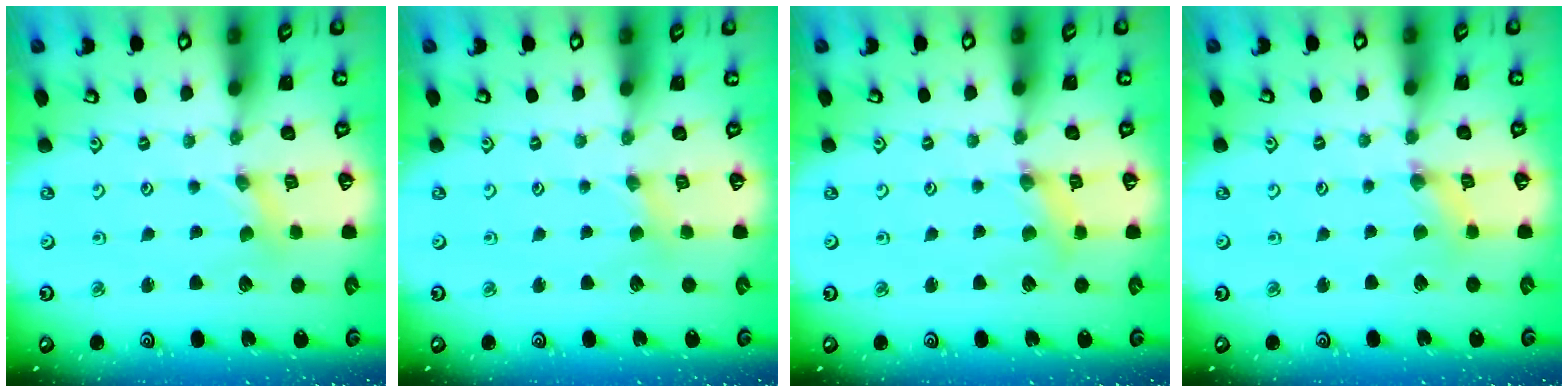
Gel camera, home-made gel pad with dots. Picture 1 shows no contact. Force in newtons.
{"total": 1.5, "press": 1.5, "slide": 0.3}
{"total": 2.4, "press": 2.3, "slide": 0.4}
{"total": 1.5, "press": 1.5, "slide": 0.3}